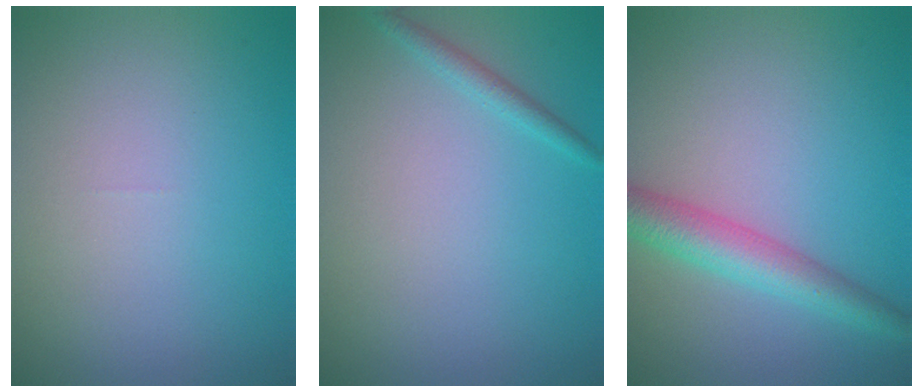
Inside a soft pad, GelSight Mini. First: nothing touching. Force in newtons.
{"total": 1.2, "press": 1.2, "slide": 0.1}
{"total": 4.2, "press": 4.2, "slide": 0.2}